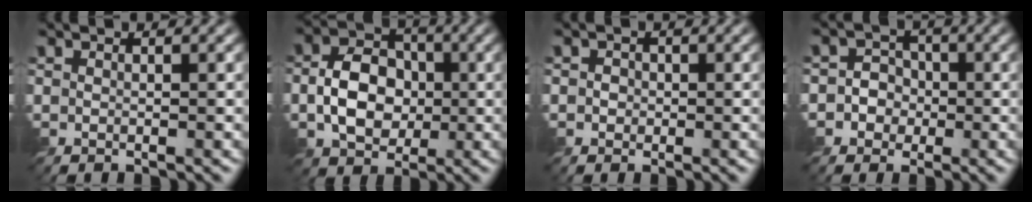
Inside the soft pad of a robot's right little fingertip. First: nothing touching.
{"total": 5.7, "force": [-0.9, 4.2, 3.6], "torque": [-0.064, 0.004, -0.019]}
{"total": 1.3, "force": [-0.1, 1.2, 0.4], "torque": [-0.003, 0.001, -0.005]}
{"total": 3.4, "force": [-0.9, 3.1, 0.7], "torque": [0.012, 0.013, -0.037]}